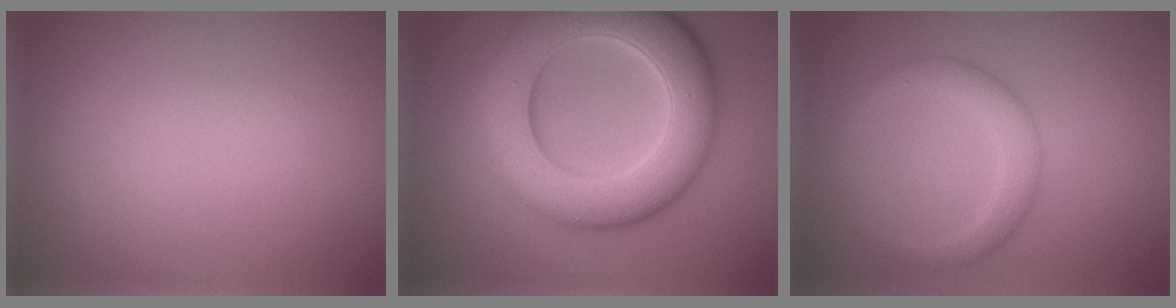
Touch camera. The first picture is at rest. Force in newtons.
{"total": 11.3, "press": 11.3, "slide": 0.1}
{"total": 2.8, "press": 2.8, "slide": 0.2}